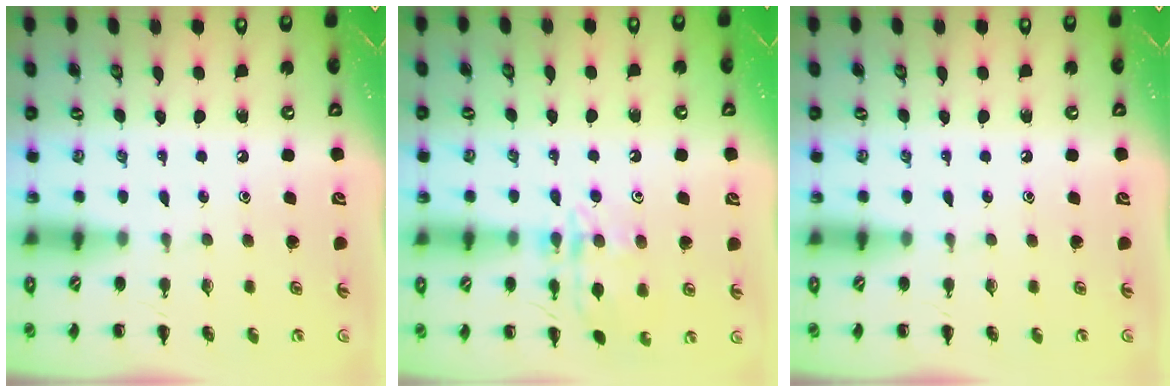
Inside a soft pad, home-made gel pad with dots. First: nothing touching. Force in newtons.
{"total": 13.6, "press": 13.5, "slide": 0.7}
{"total": 0.0}